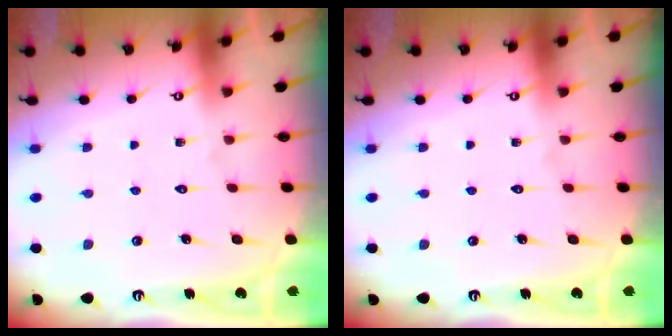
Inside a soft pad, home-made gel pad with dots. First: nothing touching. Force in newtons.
{"total": 0.0}